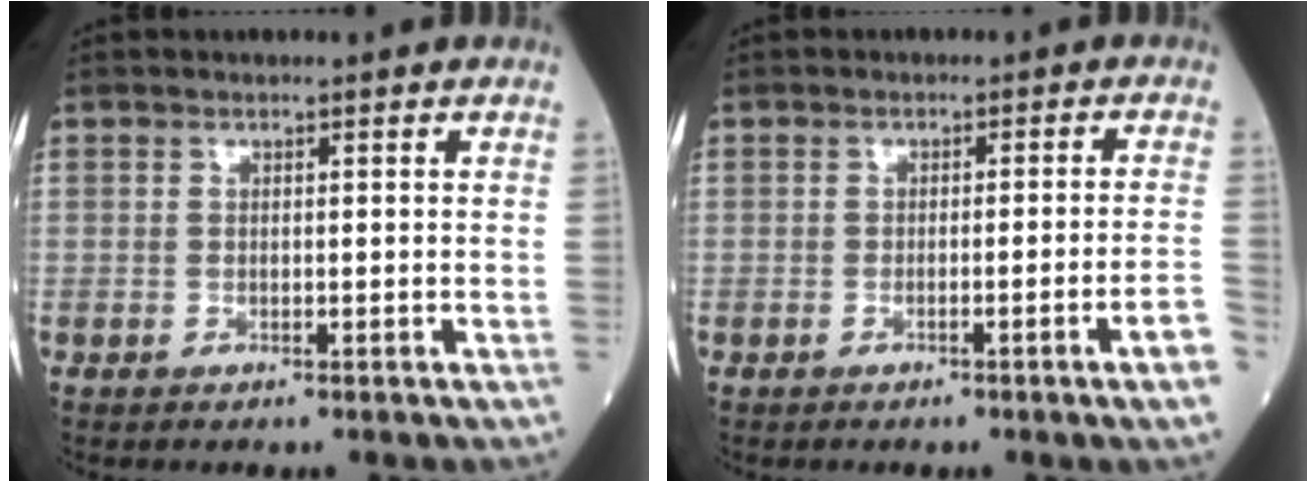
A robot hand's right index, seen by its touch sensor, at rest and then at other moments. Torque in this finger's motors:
{"motor_torque": [-0.19, -0.14, 0.00, 0.00]}